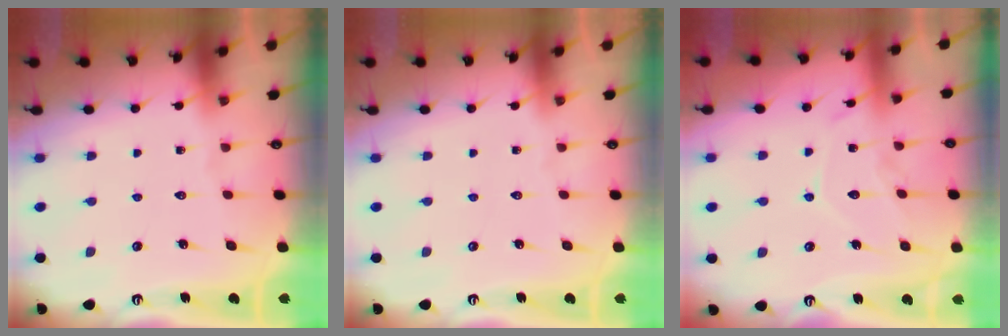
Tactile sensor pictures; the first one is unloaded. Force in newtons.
{"total": 0.0}
{"total": 10.8, "press": 10.8, "slide": 0.8}